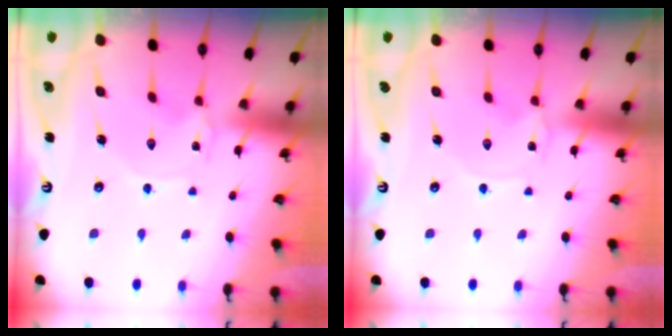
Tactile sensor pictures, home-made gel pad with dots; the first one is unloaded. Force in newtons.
{"total": 0.0}